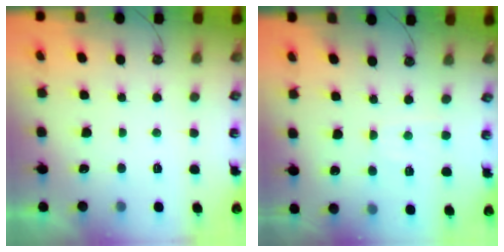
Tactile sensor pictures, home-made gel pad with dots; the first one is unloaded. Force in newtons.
{"total": 6.6, "press": 6.6, "slide": 0.7}